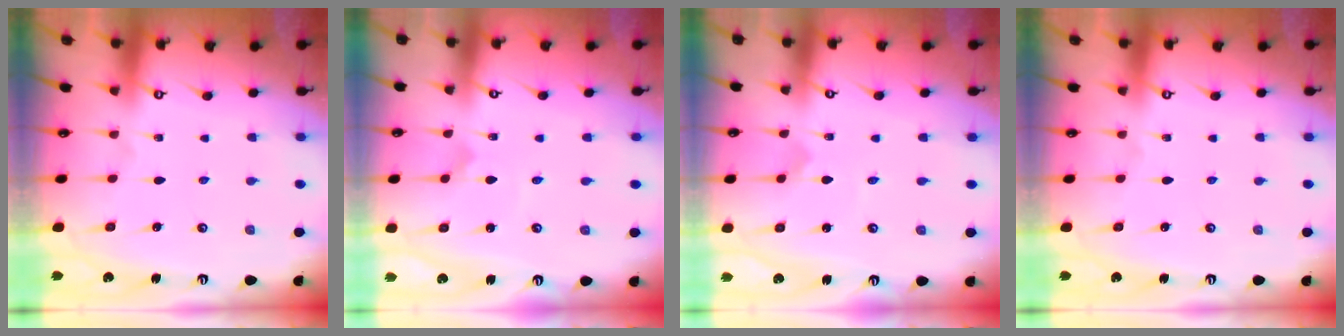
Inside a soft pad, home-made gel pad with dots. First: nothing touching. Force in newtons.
{"total": 0.7, "press": 0.7, "slide": 0.0}
{"total": 0.7, "press": 0.7, "slide": 0.0}
{"total": 0.0}